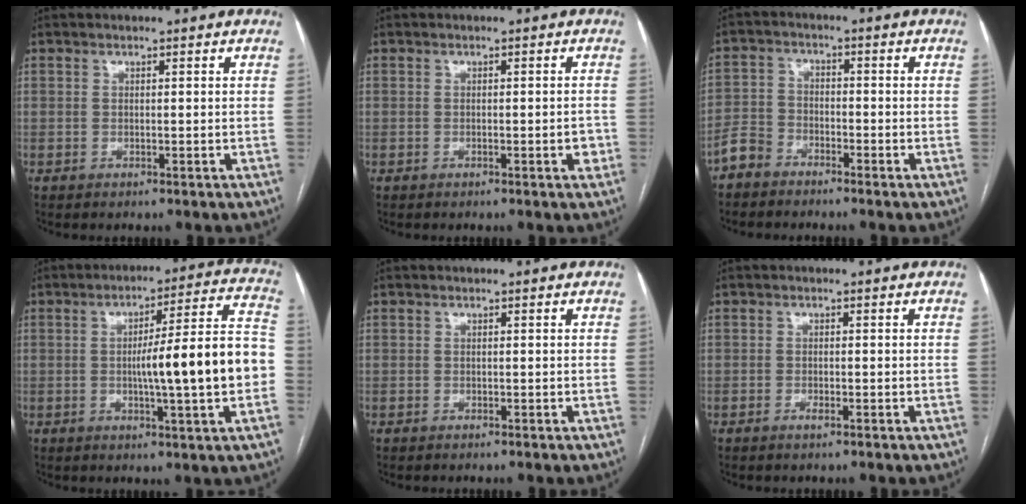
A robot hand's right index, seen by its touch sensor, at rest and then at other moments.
{"total": 1.7, "force": [-0.7, 0.3, 1.5], "torque": [-0.019, 0.000, -0.010]}
{"total": 3.8, "force": [-3.2, 2.1, 0.3], "torque": [-0.006, 0.004, -0.072]}
{"total": 15.2, "force": [-2.0, 0.5, 15.1], "torque": [-0.218, 0.019, -0.031]}
{"total": 0.0}
{"total": 1.0, "force": [-0.7, 0.1, 0.7], "torque": [-0.015, 0.000, -0.012]}